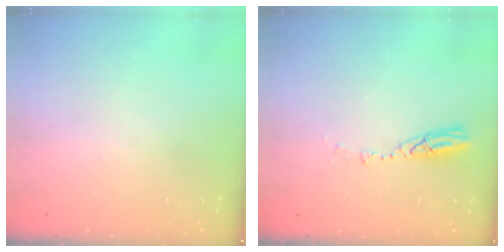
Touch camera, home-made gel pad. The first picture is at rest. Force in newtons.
{"total": 4.7, "press": 4.6, "slide": 0.5}